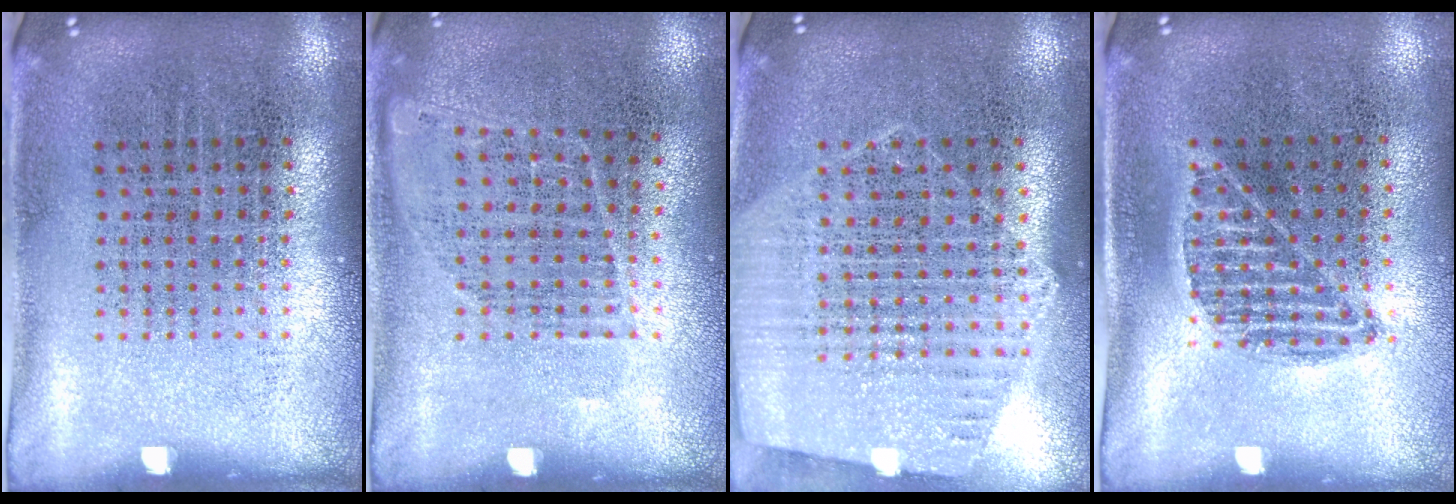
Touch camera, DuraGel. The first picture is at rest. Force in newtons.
{"total": 0.9, "press": 0.8, "slide": 0.4}
{"total": 1.2, "press": 1.2, "slide": 0.1}
{"total": 0.9, "press": 0.8, "slide": 0.5}